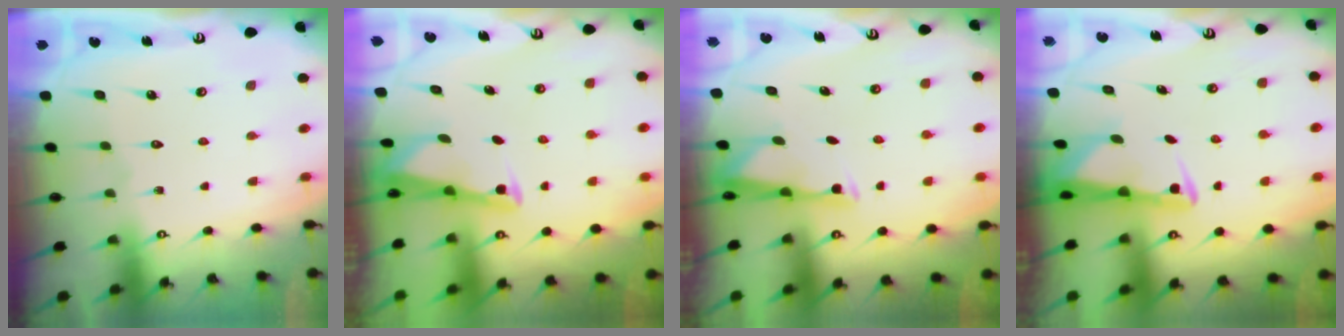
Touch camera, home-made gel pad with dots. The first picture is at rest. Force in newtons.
{"total": 2.5, "press": 2.5, "slide": 0.1}
{"total": 2.9, "press": 2.9, "slide": 0.6}
{"total": 3.0, "press": 2.9, "slide": 0.6}